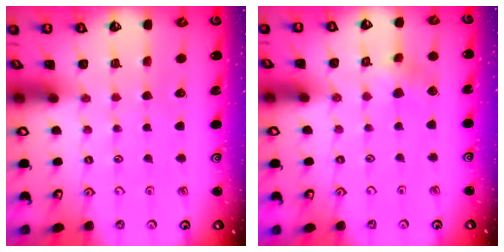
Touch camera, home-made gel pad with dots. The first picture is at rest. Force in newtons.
{"total": 3.9, "press": 3.8, "slide": 0.8}